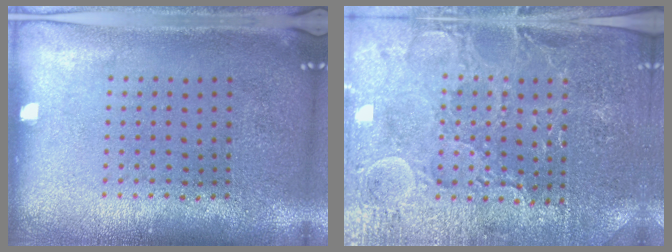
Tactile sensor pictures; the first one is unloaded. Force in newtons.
{"total": 3.9, "press": 3.8, "slide": 1.0}